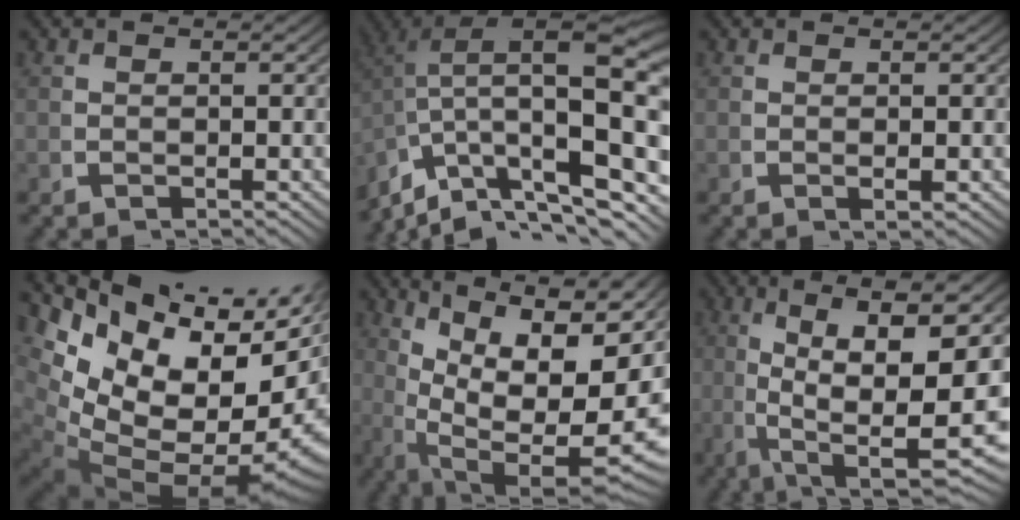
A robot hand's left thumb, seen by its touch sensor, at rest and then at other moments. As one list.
[{"total": 16.1, "force": [-1.4, 9.2, 13.2], "torque": [-0.231, -0.048, -0.002]}, {"total": 0.8, "force": [0.2, 0.3, 0.7], "torque": [-0.014, 0.003, 0.003]}, {"total": 20.0, "force": [0.6, 14.0, 14.3], "torque": [-0.279, -0.055, 0.026]}, {"total": 18.9, "force": [0.0, 11.4, 15.1], "torque": [-0.272, -0.068, 0.041]}, {"total": 17.6, "force": [-0.5, 8.7, 15.2], "torque": [-0.269, -0.037, 0.019]}]